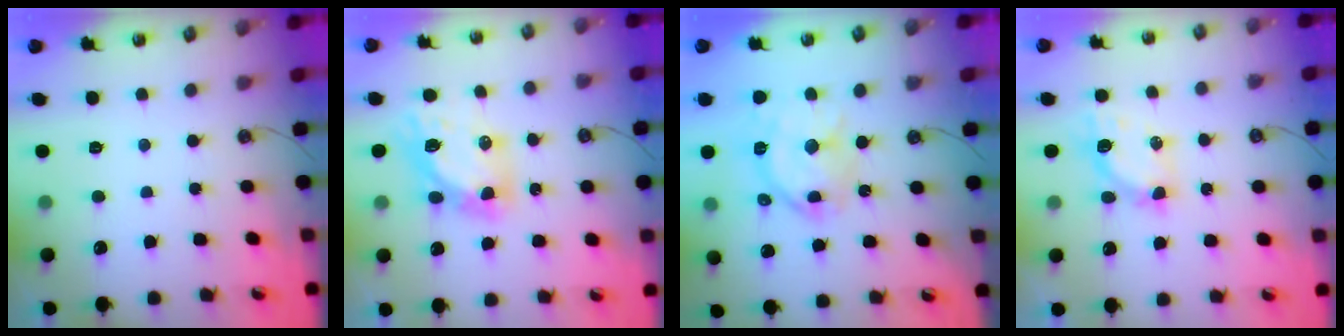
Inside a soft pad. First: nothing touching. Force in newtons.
{"total": 10.4, "press": 10.3, "slide": 1.0}
{"total": 13.0, "press": 12.9, "slide": 1.2}
{"total": 6.5, "press": 6.5, "slide": 0.2}